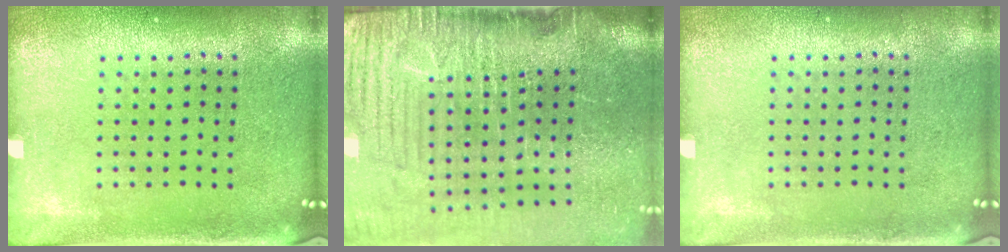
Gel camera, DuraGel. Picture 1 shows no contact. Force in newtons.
{"total": 5.1, "press": 4.2, "slide": 2.9}
{"total": 0.0}